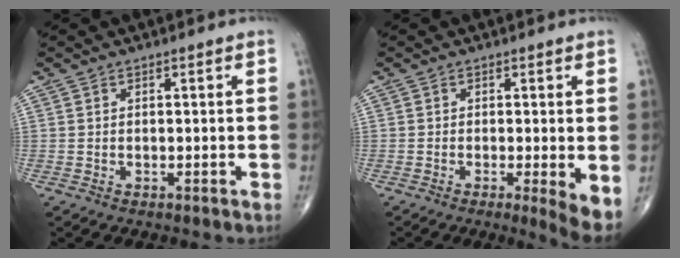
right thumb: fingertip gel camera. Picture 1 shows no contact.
{"total": 4.4, "force": [-0.8, 0.6, 4.3], "torque": [-0.071, -0.016, -0.018]}